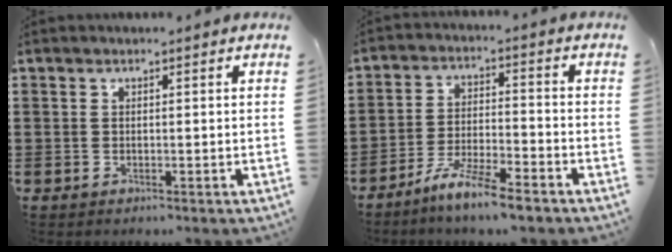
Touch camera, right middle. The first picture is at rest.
{"total": 7.1, "force": [-6.1, 0.1, 3.6], "torque": [-0.077, -0.008, -0.114]}